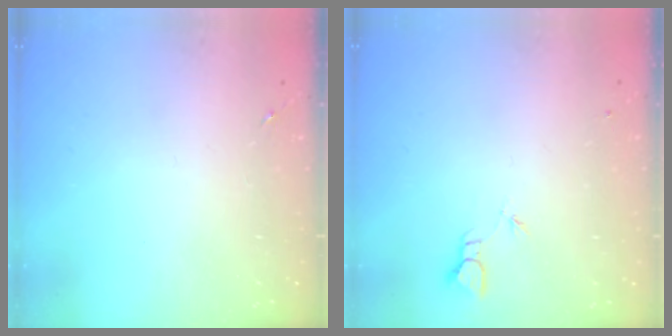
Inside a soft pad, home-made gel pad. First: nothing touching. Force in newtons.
{"total": 1.9, "press": 1.9, "slide": 0.1}